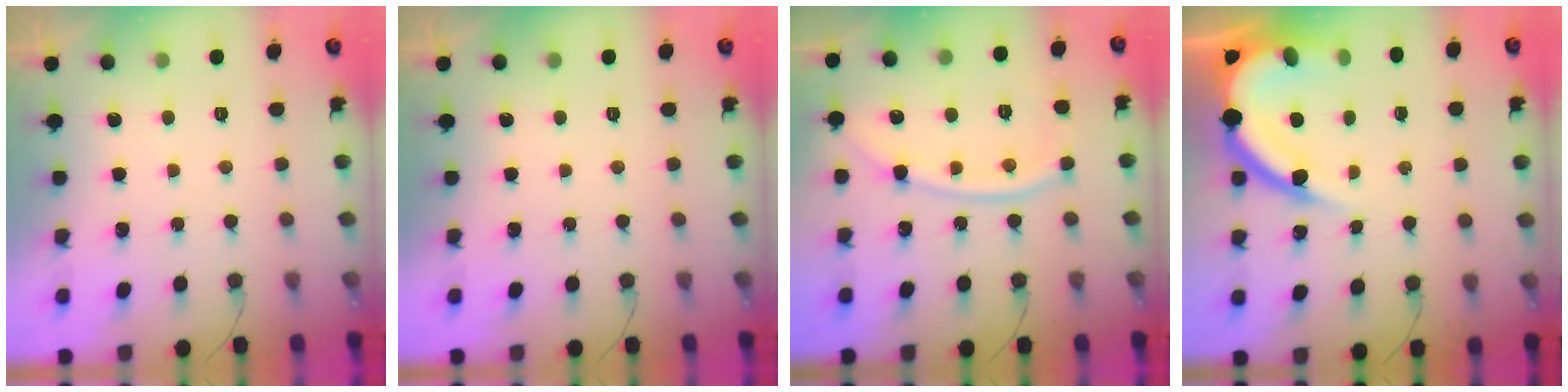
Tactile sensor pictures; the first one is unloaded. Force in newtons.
{"total": 0.0}
{"total": 12.2, "press": 12.1, "slide": 1.5}
{"total": 15.6, "press": 15.5, "slide": 1.5}